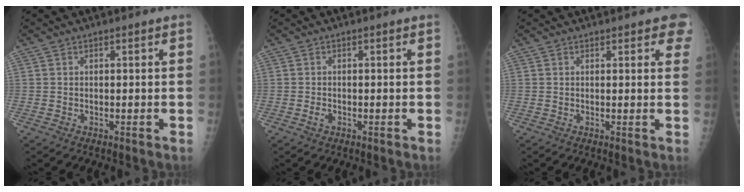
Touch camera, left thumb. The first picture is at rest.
{"total": 1.1, "force": [-0.4, 0.7, 0.7], "torque": [-0.015, 0.002, -0.008]}
{"total": 4.3, "force": [2.8, 1.6, 2.9], "torque": [-0.005, -0.001, 0.026]}